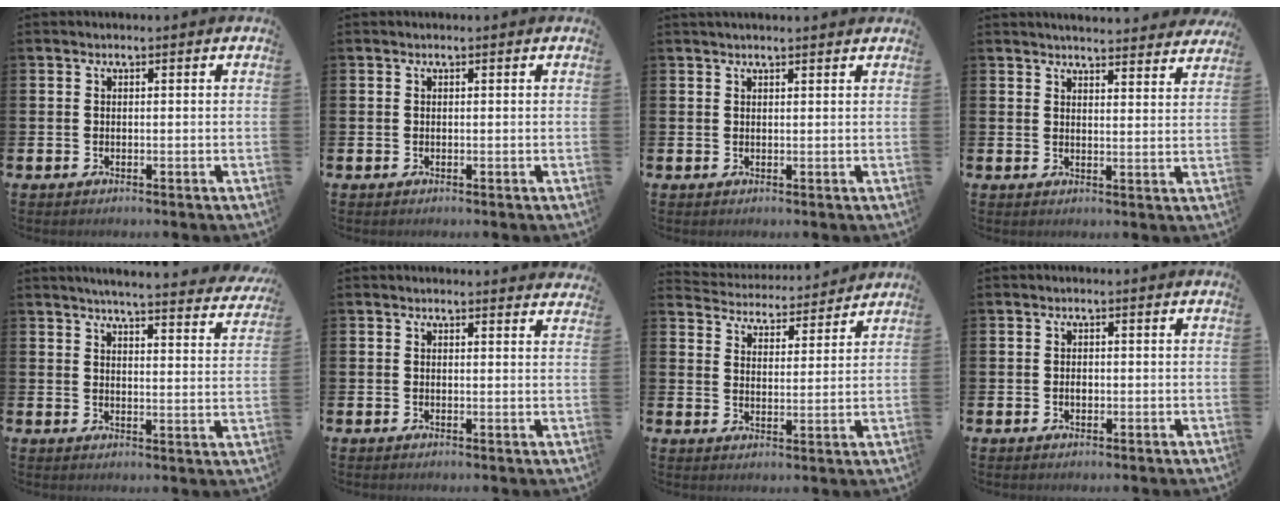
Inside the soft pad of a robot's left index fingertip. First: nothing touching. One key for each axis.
{"total": 0.0}
{"total": 1.2, "fx": 1.1, "fy": -0.1, "fz": 0.4, "tx": 0.002, "ty": -0.003, "tz": 0.019}
{"total": 4.3, "fx": 4.3, "fy": 0.1, "fz": 0.2, "tx": -0.004, "ty": -0.028, "tz": 0.076}
{"total": 4.9, "fx": 4.7, "fy": -0.2, "fz": 1.2, "tx": -0.029, "ty": -0.036, "tz": 0.078}
{"total": 1.4, "fx": 1.4, "fy": 0.0, "fz": 0.0, "tx": 0.008, "ty": -0.009, "tz": 0.023}
{"total": 4.6, "fx": 4.5, "fy": 0.7, "fz": -0.4, "tx": -0.012, "ty": -0.042, "tz": 0.077}
{"total": 1.1, "fx": -0.2, "fy": 0.8, "fz": 0.8, "tx": -0.015, "ty": 0.004, "tz": -0.005}